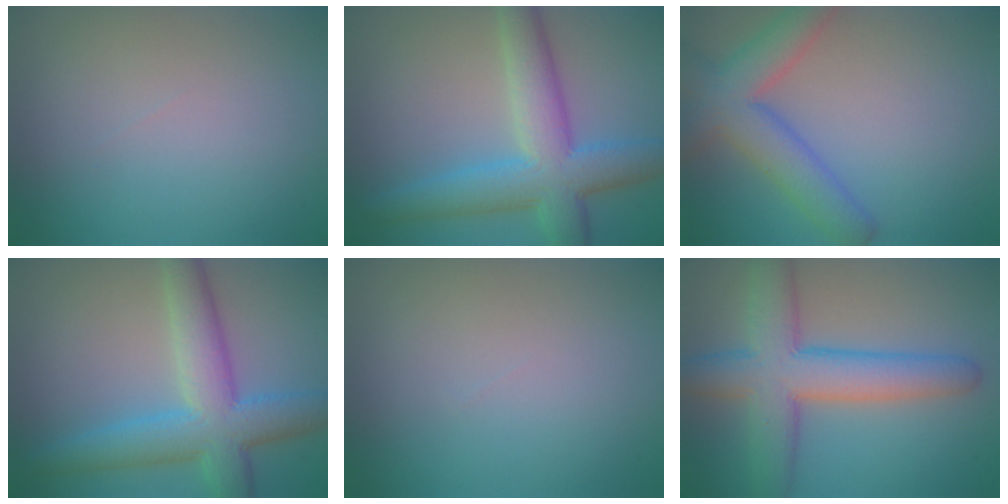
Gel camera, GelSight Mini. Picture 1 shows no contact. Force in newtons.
{"total": 7.7, "press": 7.7, "slide": 0.2}
{"total": 6.3, "press": 6.2, "slide": 0.4}
{"total": 7.7, "press": 7.7, "slide": 0.2}
{"total": 0.0}
{"total": 8.4, "press": 8.4, "slide": 0.2}